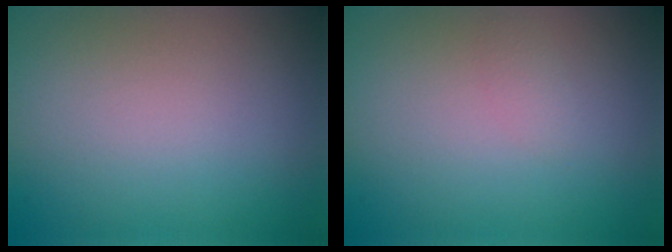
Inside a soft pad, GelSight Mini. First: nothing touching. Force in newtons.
{"total": 0.7, "press": 0.7, "slide": 0.1}